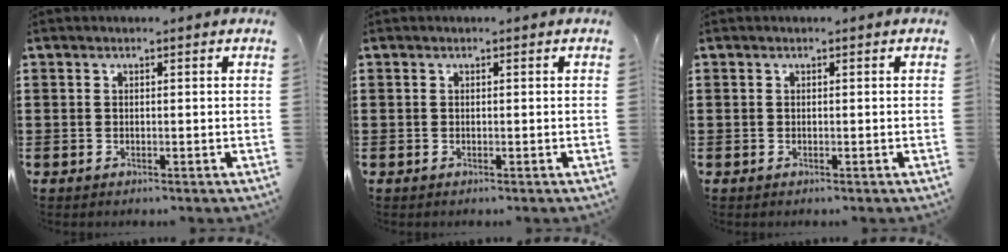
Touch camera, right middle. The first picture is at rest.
{"total": 0.0}
{"total": 0.0}